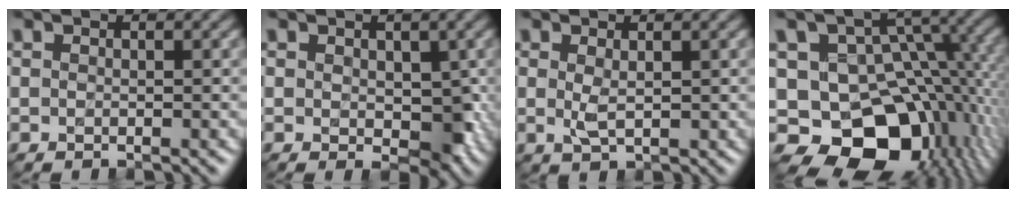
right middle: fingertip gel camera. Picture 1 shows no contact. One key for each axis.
{"total": 3.6, "fx": 0.0, "fy": 2.5, "fz": 2.6, "tx": -0.042, "ty": -0.003, "tz": -0.004}
{"total": 1.8, "fx": 0.2, "fy": 0.6, "fz": 1.7, "tx": -0.038, "ty": -0.001, "tz": 0.007}
{"total": 14.4, "fx": -5.4, "fy": 9.6, "fz": 9.3, "tx": -0.148, "ty": -0.005, "tz": -0.080}